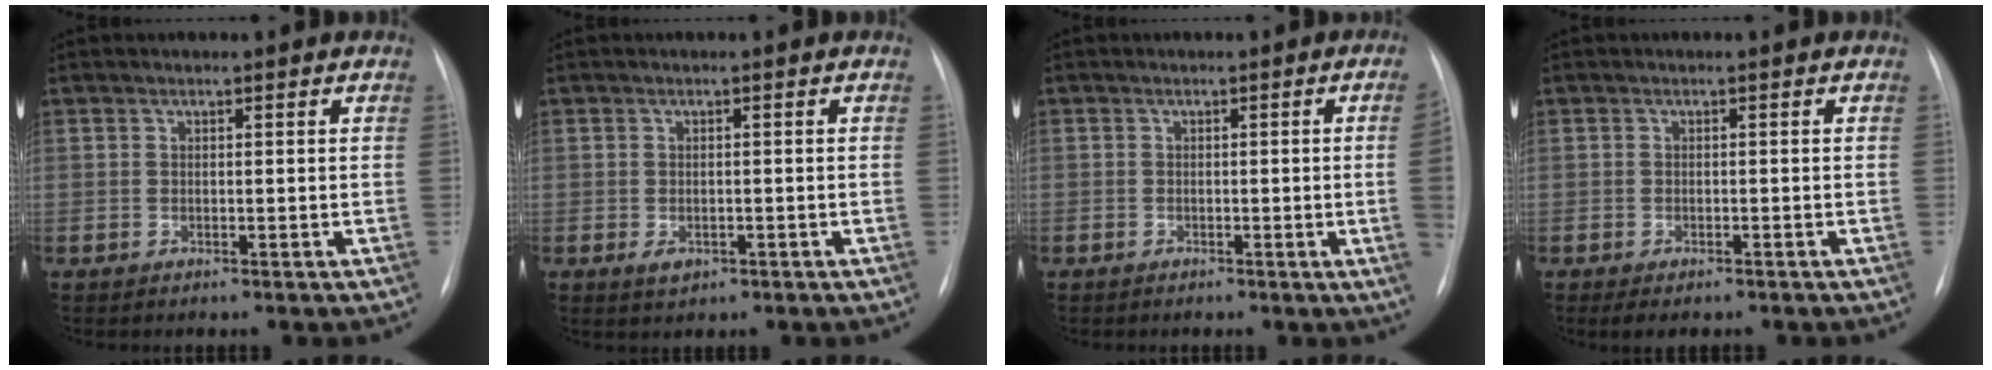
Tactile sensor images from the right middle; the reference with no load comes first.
{"total": 2.0, "force": [-0.9, 1.3, 1.3], "torque": [-0.020, -0.001, -0.003]}
{"total": 3.9, "force": [-0.4, -1.3, 3.6], "torque": [-0.037, -0.005, -0.006]}
{"total": 2.7, "force": [-1.9, 1.0, 1.5], "torque": [-0.025, -0.005, -0.022]}